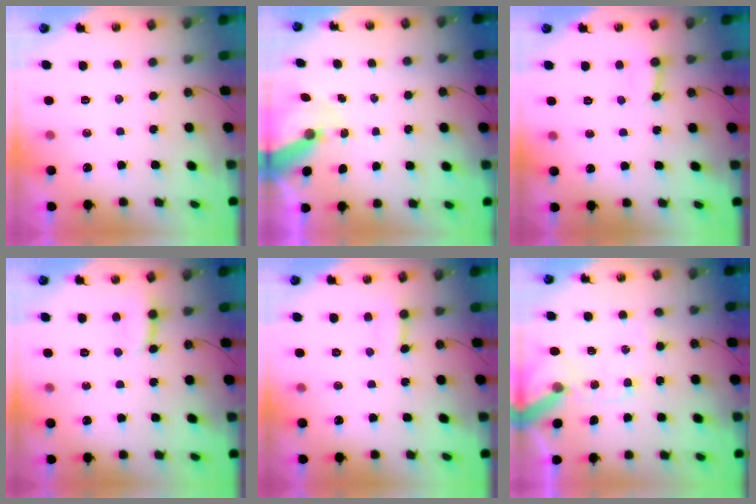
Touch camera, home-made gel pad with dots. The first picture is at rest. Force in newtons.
{"total": 8.9, "press": 8.8, "slide": 1.2}
{"total": 2.9, "press": 2.9, "slide": 0.4}
{"total": 3.3, "press": 3.3, "slide": 0.4}
{"total": 2.7, "press": 2.7, "slide": 0.3}
{"total": 12.1, "press": 12.0, "slide": 2.0}